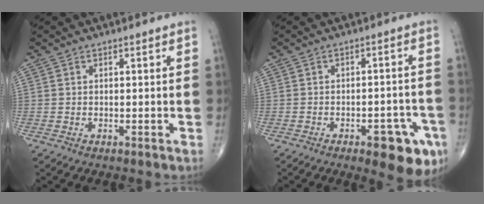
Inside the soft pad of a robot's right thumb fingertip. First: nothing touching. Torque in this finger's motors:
{"motor_torque": [1.23, 1.39, 0.04, -0.15, 0.24]}